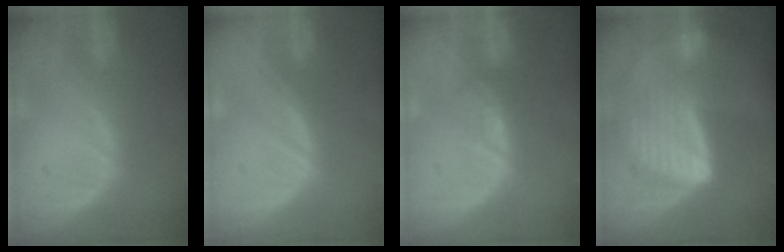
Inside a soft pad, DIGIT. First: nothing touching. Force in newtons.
{"total": 0.0}
{"total": 1.5, "press": 1.5, "slide": 0.2}
{"total": 8.8, "press": 7.9, "slide": 4.0}